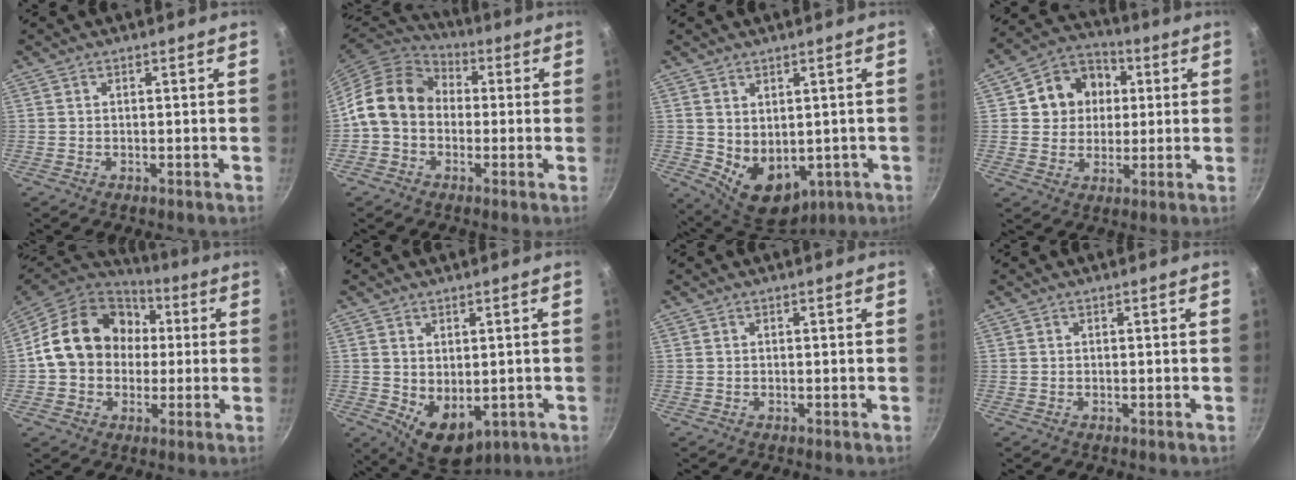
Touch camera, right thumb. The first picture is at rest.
{"total": 12.3, "force": [-0.6, 9.3, 7.9], "torque": [-0.122, 0.034, -0.033]}
{"total": 10.7, "force": [-0.7, 7.6, 7.5], "torque": [-0.089, -0.019, 0.018]}
{"total": 11.5, "force": [2.5, 10.1, 5.0], "torque": [-0.050, 0.015, 0.030]}
{"total": 19.1, "force": [2.0, 15.7, 10.7], "torque": [-0.157, 0.038, 0.023]}
{"total": 8.6, "force": [-0.9, 5.8, 6.2], "torque": [-0.073, -0.015, 0.008]}
{"total": 0.0}
{"total": 0.0}